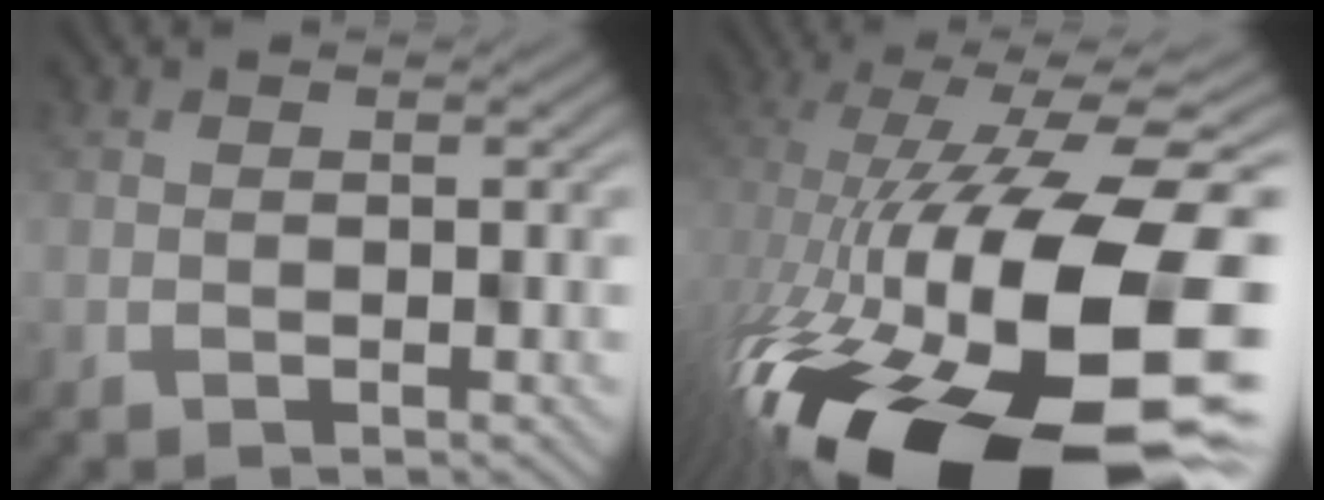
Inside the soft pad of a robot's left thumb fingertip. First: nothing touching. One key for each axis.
{"total": 19.4, "fx": -6.5, "fy": 8.2, "fz": 16.4, "tx": -0.307, "ty": -0.034, "tz": -0.090}